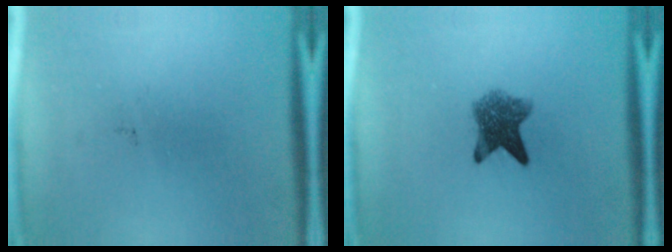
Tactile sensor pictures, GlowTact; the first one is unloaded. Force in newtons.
{"total": 5.9}